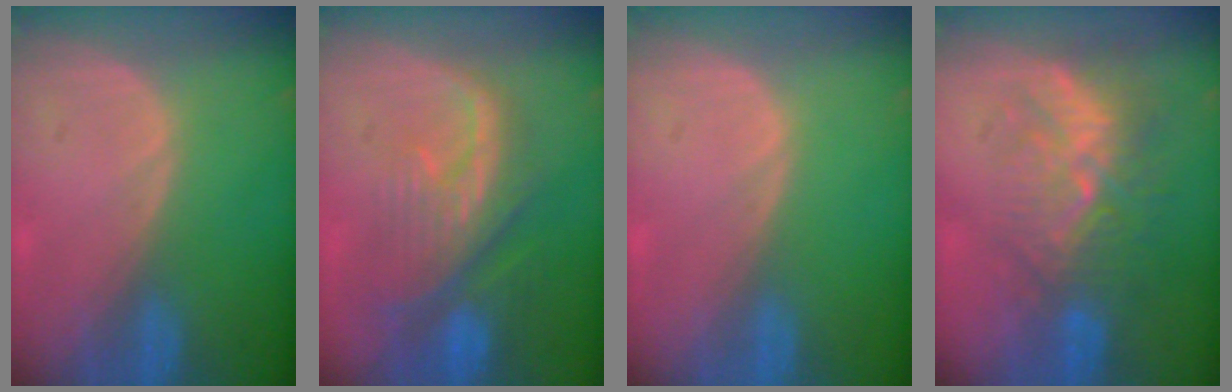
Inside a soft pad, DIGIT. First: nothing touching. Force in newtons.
{"total": 10.2, "press": 8.9, "slide": 5.0}
{"total": 0.0}
{"total": 9.4, "press": 8.7, "slide": 3.8}